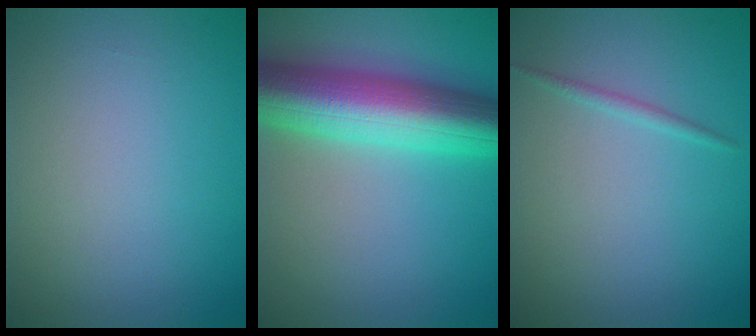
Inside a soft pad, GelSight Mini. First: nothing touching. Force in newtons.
{"total": 10.8, "press": 10.8, "slide": 0.2}
{"total": 0.8, "press": 0.8, "slide": 0.0}